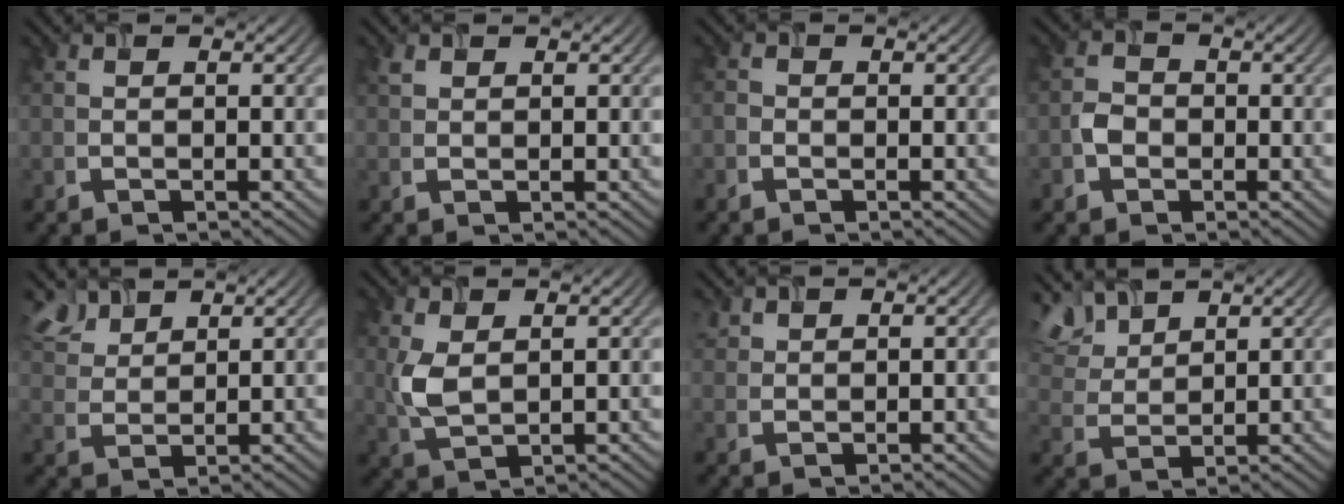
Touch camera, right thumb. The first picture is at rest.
{"total": 1.0, "force": [0.8, 0.5, 0.4], "torque": [-0.013, -0.001, 0.018]}
{"total": 1.0, "force": [-0.7, 0.7, 0.3], "torque": [-0.008, -0.001, -0.016]}
{"total": 2.2, "force": [-0.9, 1.8, 0.9], "torque": [-0.018, -0.001, -0.022]}
{"total": 5.4, "force": [4.2, 2.5, 2.4], "torque": [-0.068, 0.009, 0.091]}
{"total": 4.3, "force": [1.1, 2.4, 3.4], "torque": [-0.091, 0.001, 0.029]}
{"total": 1.8, "force": [1.5, 0.8, 0.5], "torque": [-0.018, 0.003, 0.037]}
{"total": 7.2, "force": [5.4, 3.1, 3.6], "torque": [-0.095, 0.015, 0.110]}